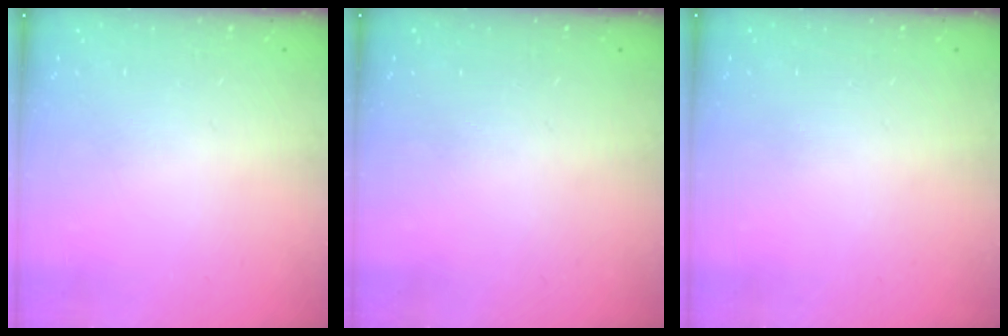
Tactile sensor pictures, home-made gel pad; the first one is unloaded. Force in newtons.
{"total": 0.0}
{"total": 0.0}